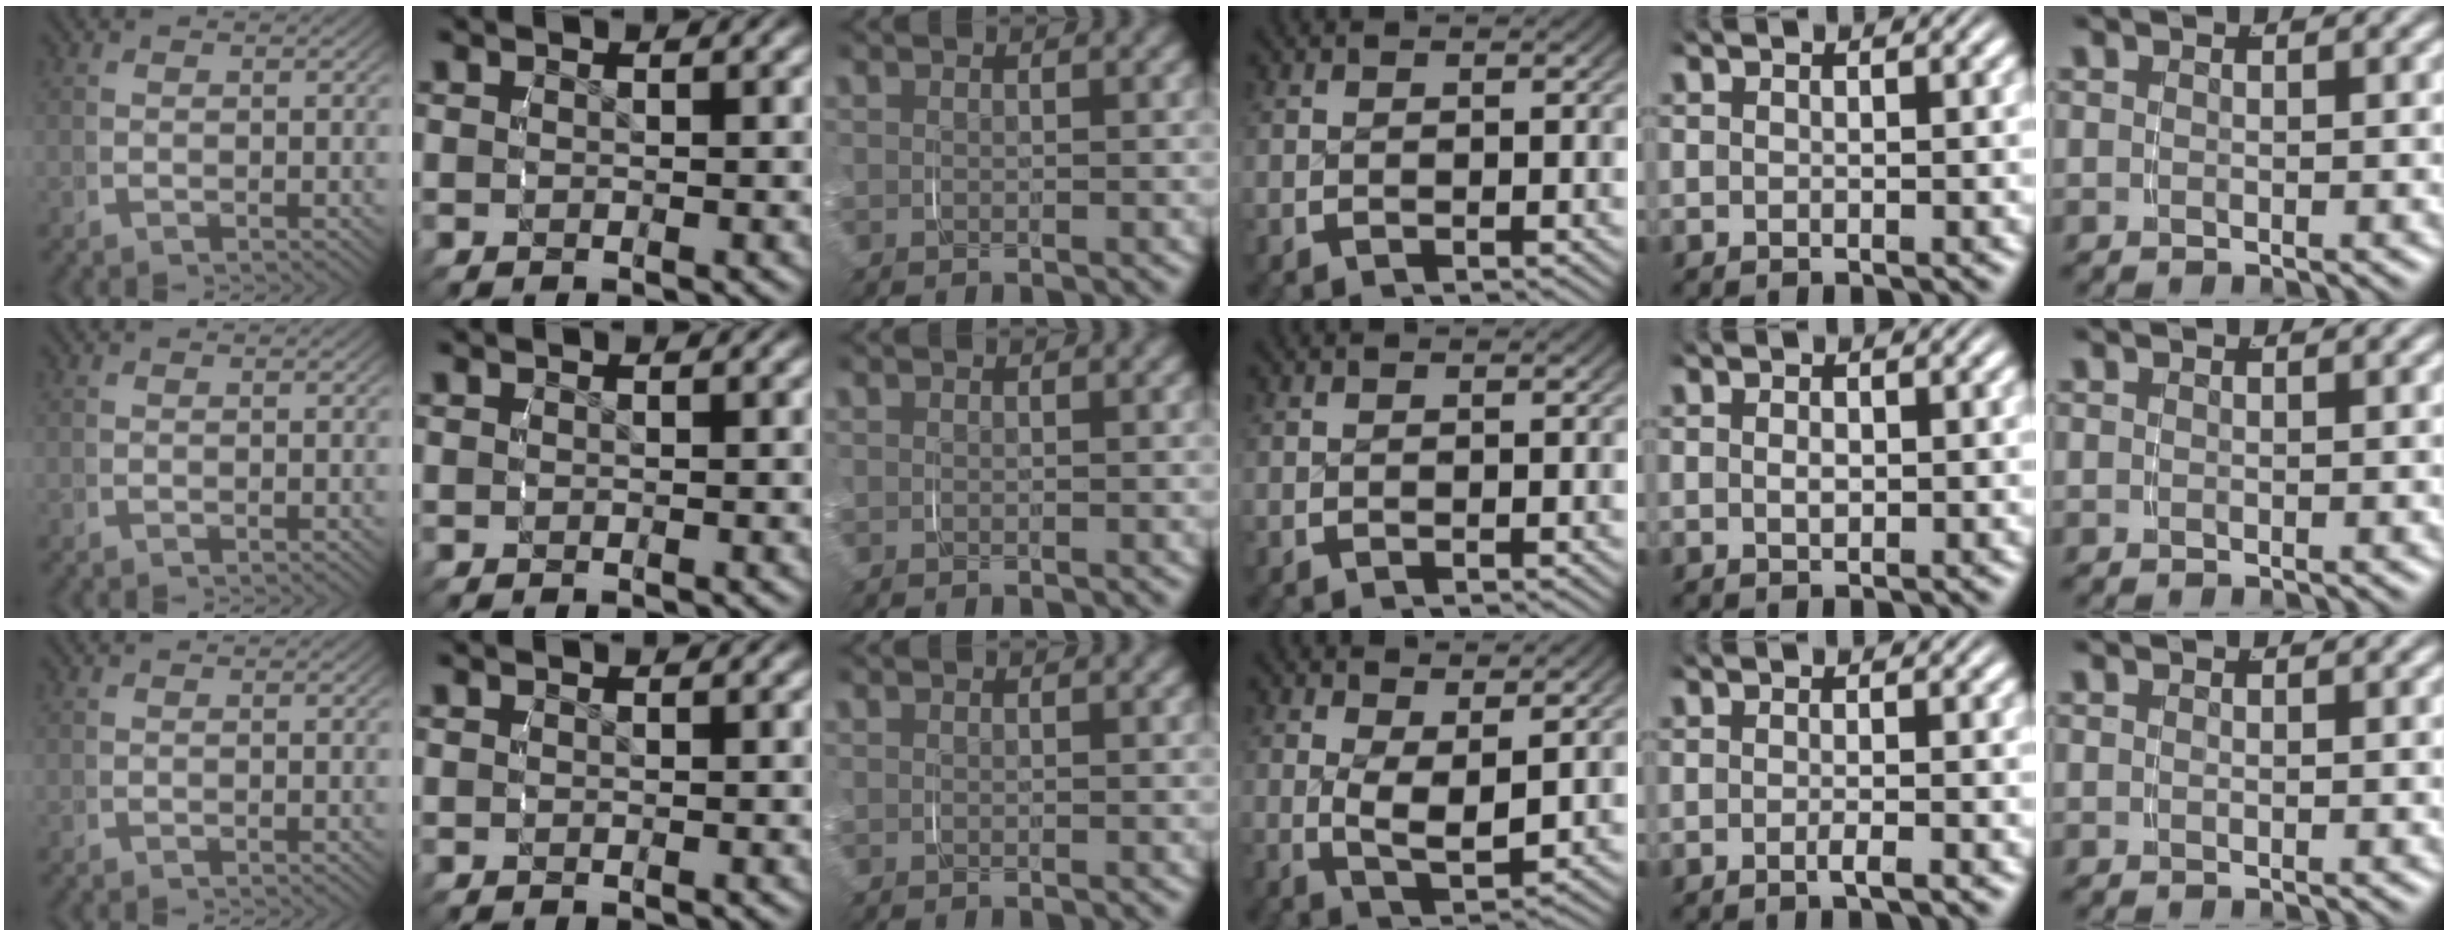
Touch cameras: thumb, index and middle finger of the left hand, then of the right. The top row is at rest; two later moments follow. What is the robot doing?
{"motion": "grasp_and_lifting", "object": "map"}